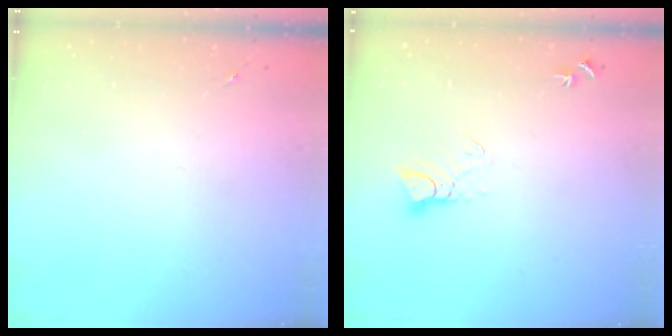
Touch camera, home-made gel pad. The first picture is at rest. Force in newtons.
{"total": 5.1, "press": 5.1, "slide": 0.3}